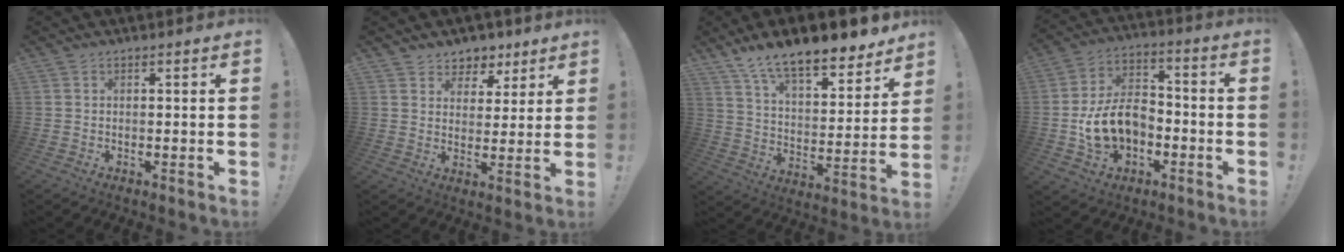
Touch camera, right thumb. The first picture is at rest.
{"total": 6.8, "force": [4.4, 5.2, 0.6], "torque": [-0.005, -0.031, 0.087]}
{"total": 14.8, "force": [12.2, 4.3, 7.2], "torque": [-0.125, -0.095, 0.214]}
{"total": 13.6, "force": [-2.9, 10.2, 8.5], "torque": [-0.152, 0.021, -0.046]}